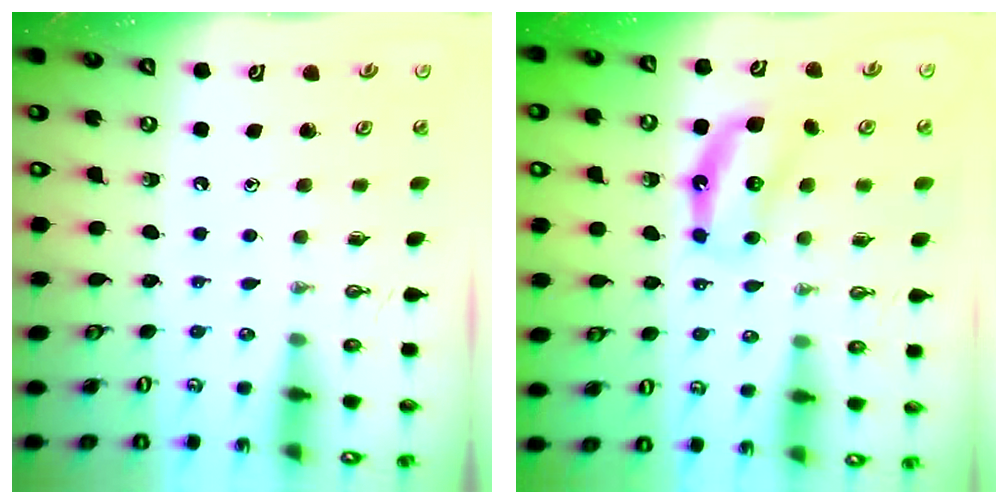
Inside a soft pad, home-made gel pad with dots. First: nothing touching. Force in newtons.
{"total": 7.4, "press": 7.4, "slide": 0.3}